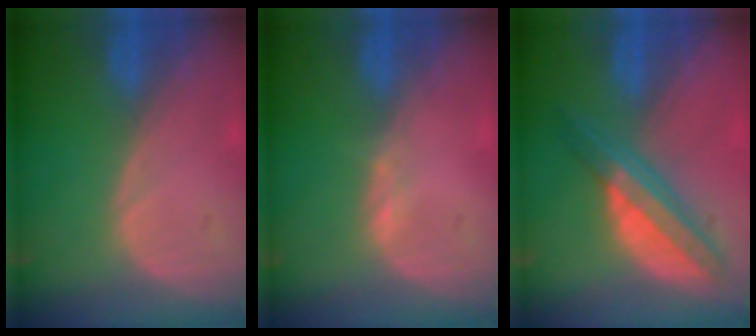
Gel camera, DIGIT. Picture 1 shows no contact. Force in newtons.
{"total": 0.6, "press": 0.5, "slide": 0.4}
{"total": 7.5, "press": 6.3, "slide": 4.0}